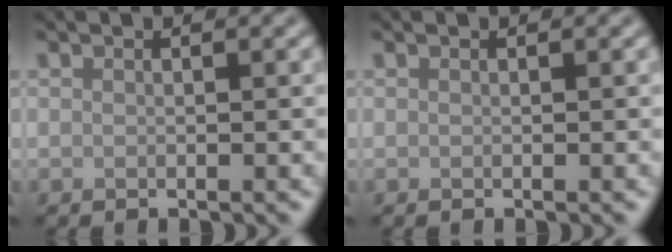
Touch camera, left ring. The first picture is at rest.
{"total": 0.0}